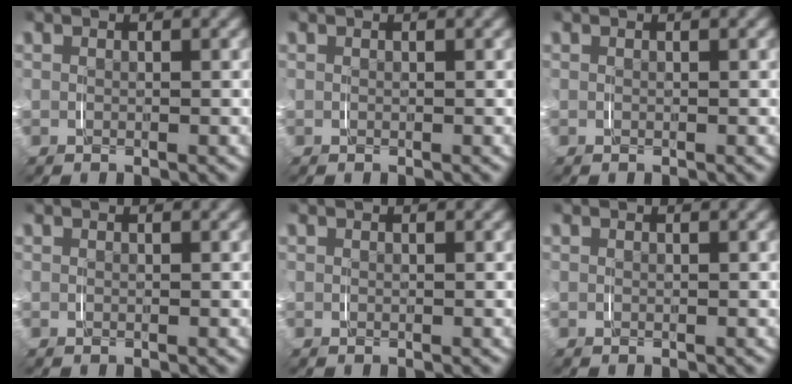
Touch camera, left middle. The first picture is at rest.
{"total": 0.0}
{"total": 0.0}
{"total": 0.0}
{"total": 0.0}
{"total": 0.0}